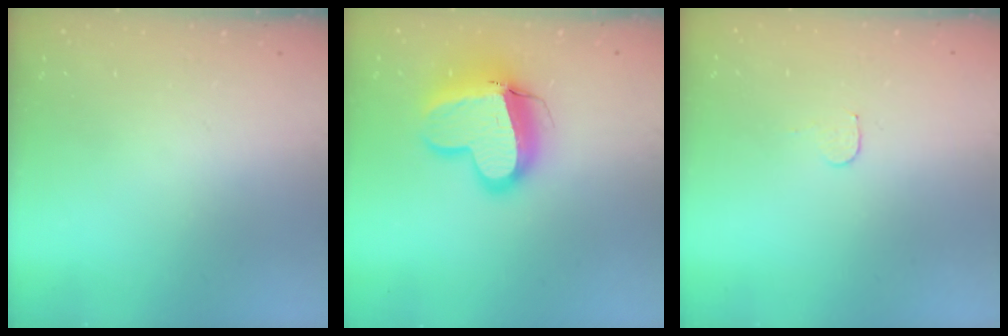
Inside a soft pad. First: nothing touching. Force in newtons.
{"total": 15.5, "press": 15.3, "slide": 2.2}
{"total": 3.7, "press": 3.7, "slide": 0.3}